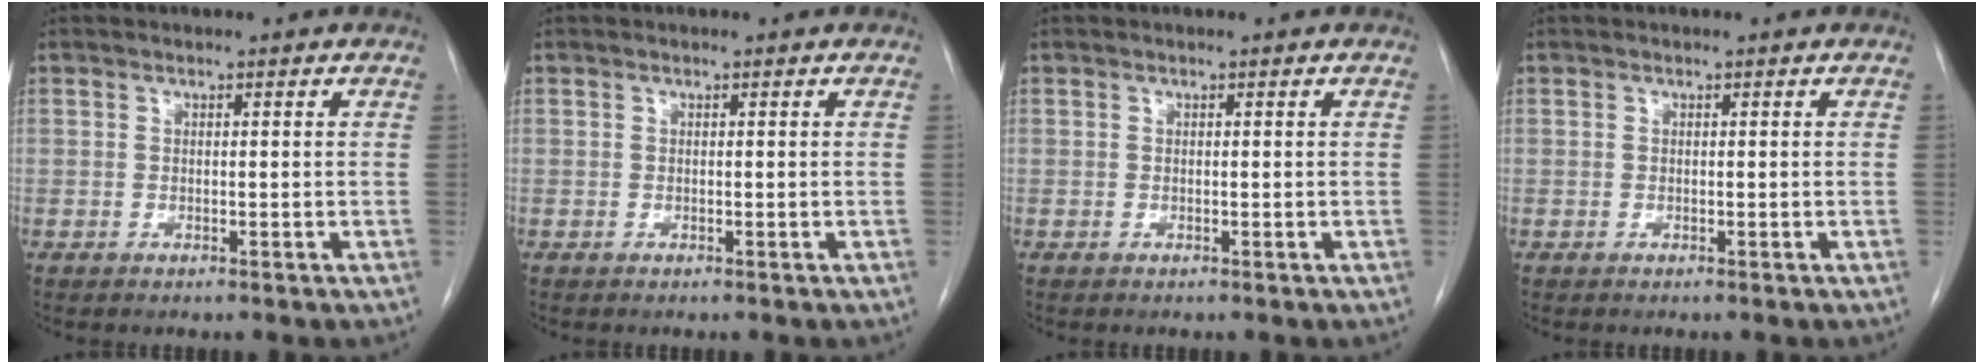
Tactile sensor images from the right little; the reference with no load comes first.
{"total": 0.0}
{"total": 0.0}
{"total": 0.0}